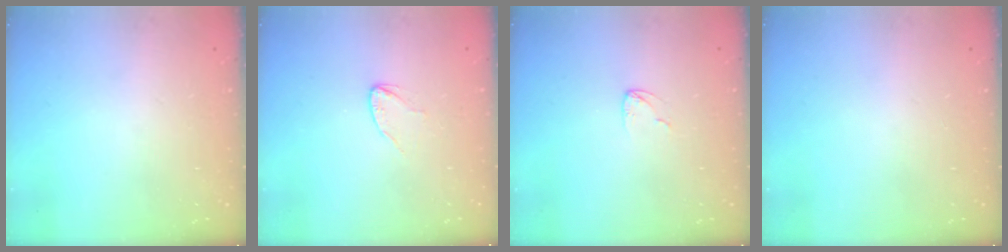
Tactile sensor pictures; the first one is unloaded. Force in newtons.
{"total": 2.9, "press": 2.9, "slide": 0.2}
{"total": 2.7, "press": 2.7, "slide": 0.2}
{"total": 0.0}